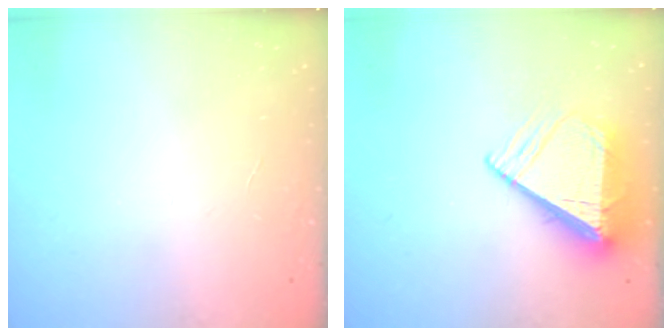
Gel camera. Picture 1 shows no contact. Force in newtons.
{"total": 9.0, "press": 8.9, "slide": 1.3}